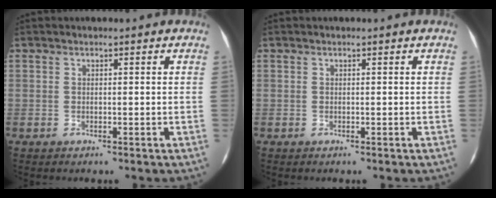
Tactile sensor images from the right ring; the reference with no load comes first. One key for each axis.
{"total": 0.0}